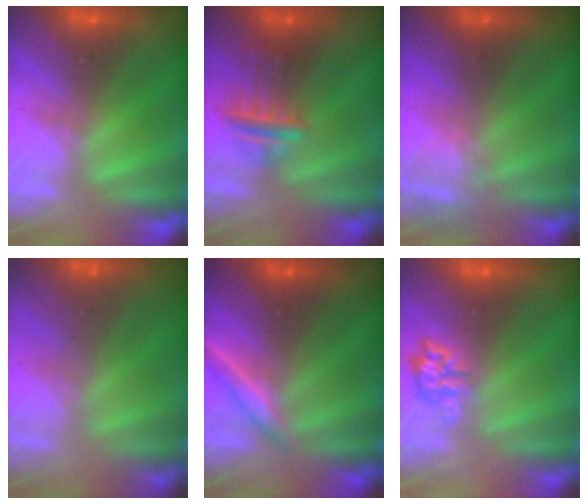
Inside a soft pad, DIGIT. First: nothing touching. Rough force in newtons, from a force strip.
{"total": 2.8}
{"total": 2.4}
{"total": 9.4}
{"total": 1.9}
{"total": 2.4}